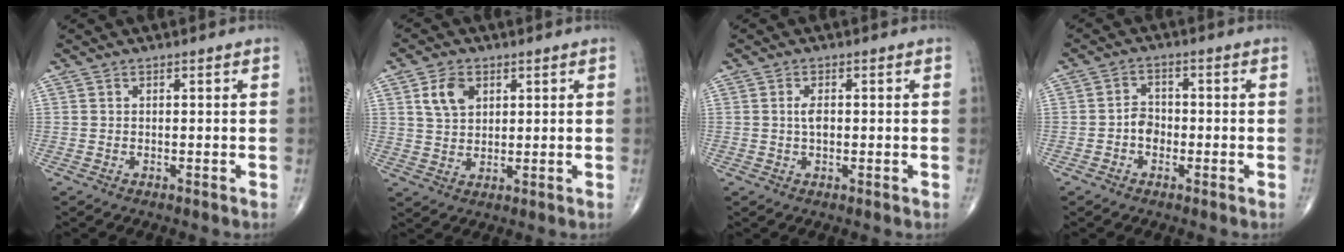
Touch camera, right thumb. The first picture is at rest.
{"total": 6.1, "force": [2.4, 4.2, 3.7], "torque": [-0.053, -0.009, 0.047]}
{"total": 2.3, "force": [0.1, 1.2, 2.0], "torque": [-0.037, 0.001, -0.001]}
{"total": 3.4, "force": [-1.1, 2.7, 1.7], "torque": [-0.011, 0.014, -0.027]}